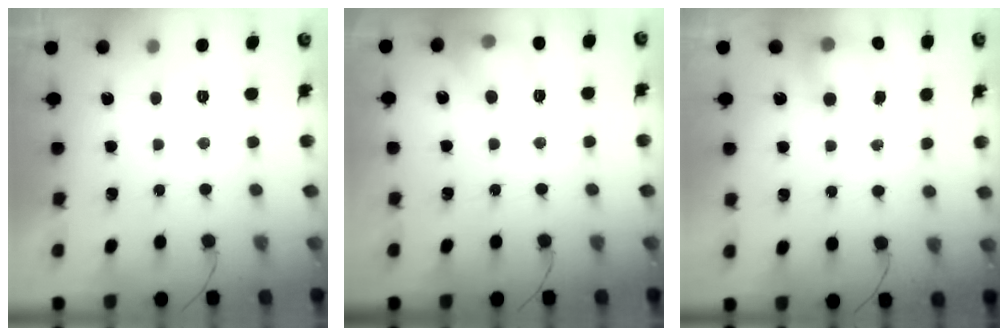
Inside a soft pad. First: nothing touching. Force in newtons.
{"total": 9.3, "press": 9.2, "slide": 1.4}
{"total": 8.4, "press": 8.4, "slide": 1.1}